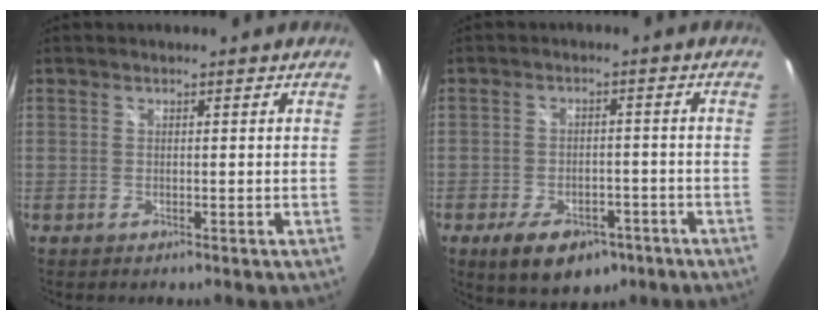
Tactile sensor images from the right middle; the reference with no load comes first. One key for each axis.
{"total": 10.5, "fx": -6.4, "fy": 5.8, "fz": 5.9, "tx": -0.123, "ty": -0.008, "tz": -0.087}